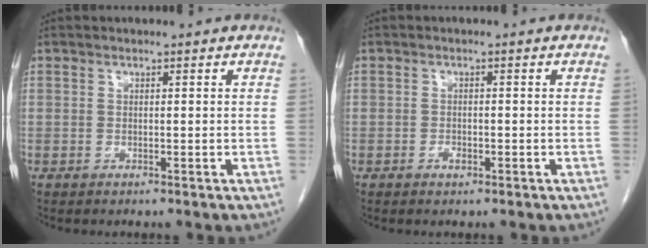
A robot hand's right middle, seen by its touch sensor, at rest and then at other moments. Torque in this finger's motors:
{"motor_torque": [0.21, -0.07, 0.03, 0.01]}